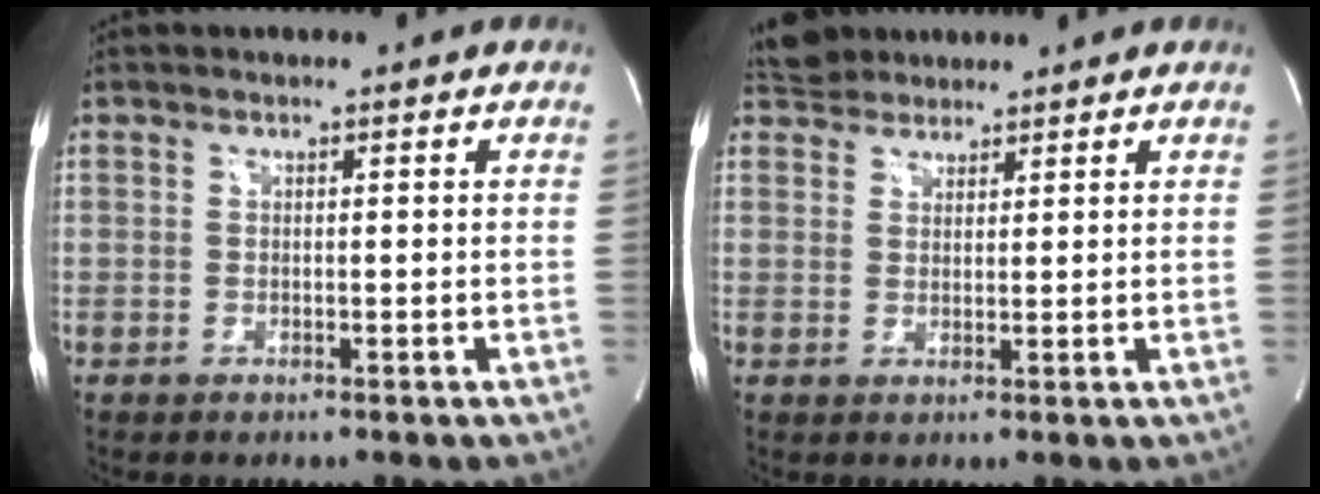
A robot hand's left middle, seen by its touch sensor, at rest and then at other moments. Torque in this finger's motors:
{"motor_torque": [0.28, -0.23, -0.12, -0.01]}